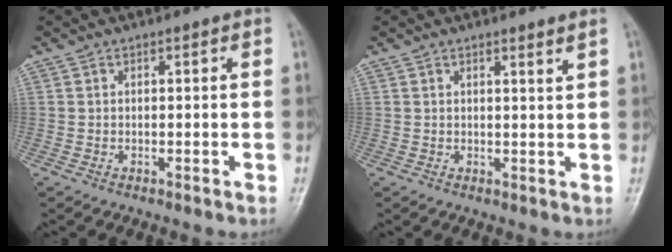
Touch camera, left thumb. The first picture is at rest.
{"total": 1.4, "force": [1.0, 0.1, 0.9], "torque": [-0.010, -0.009, 0.016]}